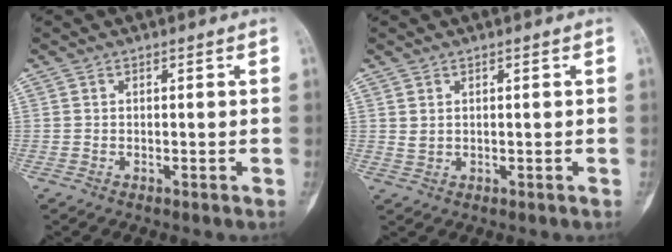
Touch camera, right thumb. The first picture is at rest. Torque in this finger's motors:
{"motor_torque": [0.00, 0.00, 0.06, -0.06, -0.01]}